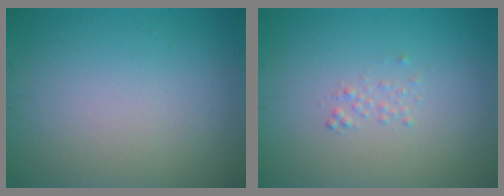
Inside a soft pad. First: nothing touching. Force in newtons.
{"total": 0.7, "press": 0.7, "slide": 0.1}